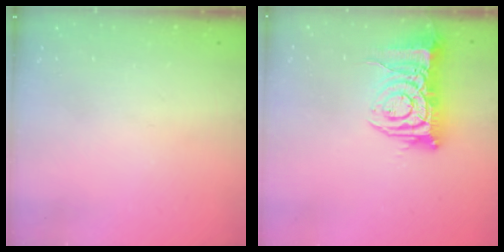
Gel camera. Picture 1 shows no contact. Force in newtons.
{"total": 11.3, "press": 11.2, "slide": 1.4}